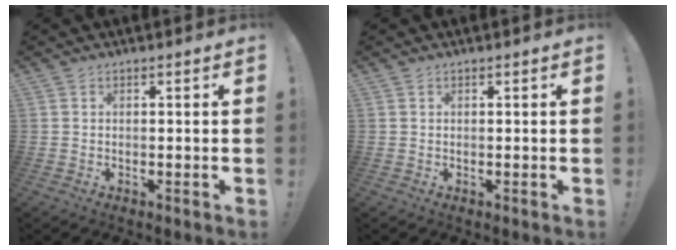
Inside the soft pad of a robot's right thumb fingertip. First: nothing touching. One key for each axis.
{"total": 0.0}